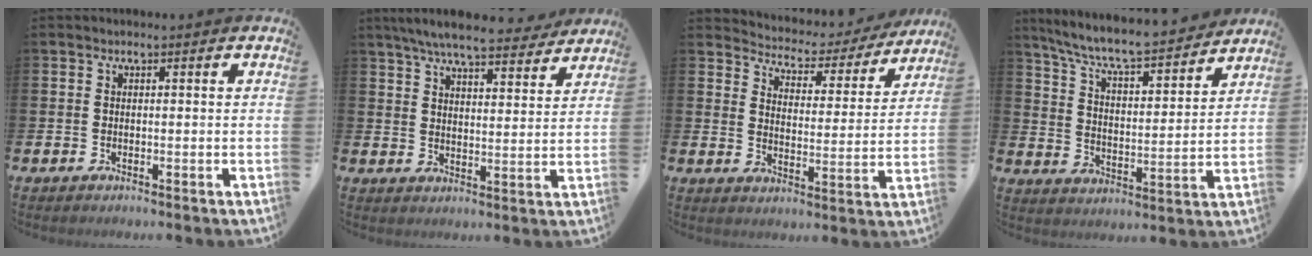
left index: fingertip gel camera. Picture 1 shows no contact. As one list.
[{"total": 7.2, "force": [6.7, 1.1, 2.4], "torque": [-0.061, -0.035, 0.118]}, {"total": 4.1, "force": [3.9, 1.4, 0.2], "torque": [-0.029, -0.040, 0.059]}, {"total": 8.2, "force": [7.6, 0.9, 2.8], "torque": [-0.094, -0.056, 0.131]}]